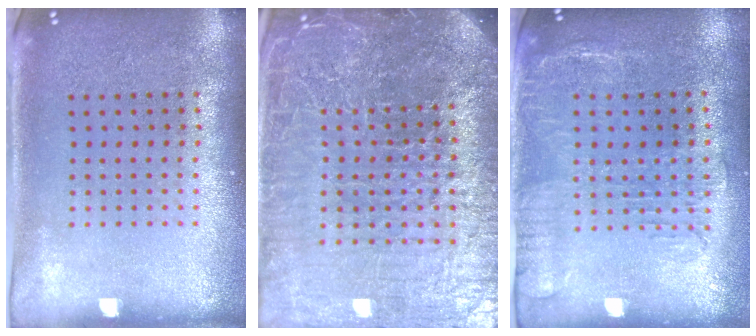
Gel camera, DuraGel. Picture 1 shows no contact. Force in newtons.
{"total": 6.7, "press": 5.9, "slide": 3.1}
{"total": 1.9, "press": 1.5, "slide": 1.2}